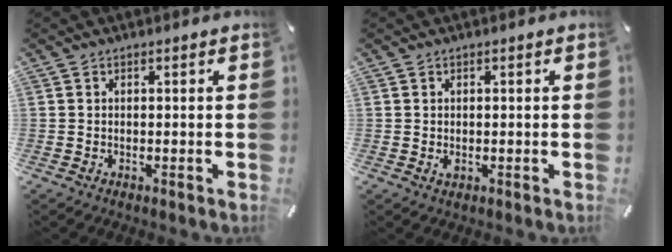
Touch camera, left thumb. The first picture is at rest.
{"total": 1.3, "force": [-0.2, 0.7, 1.0], "torque": [-0.019, 0.002, -0.005]}